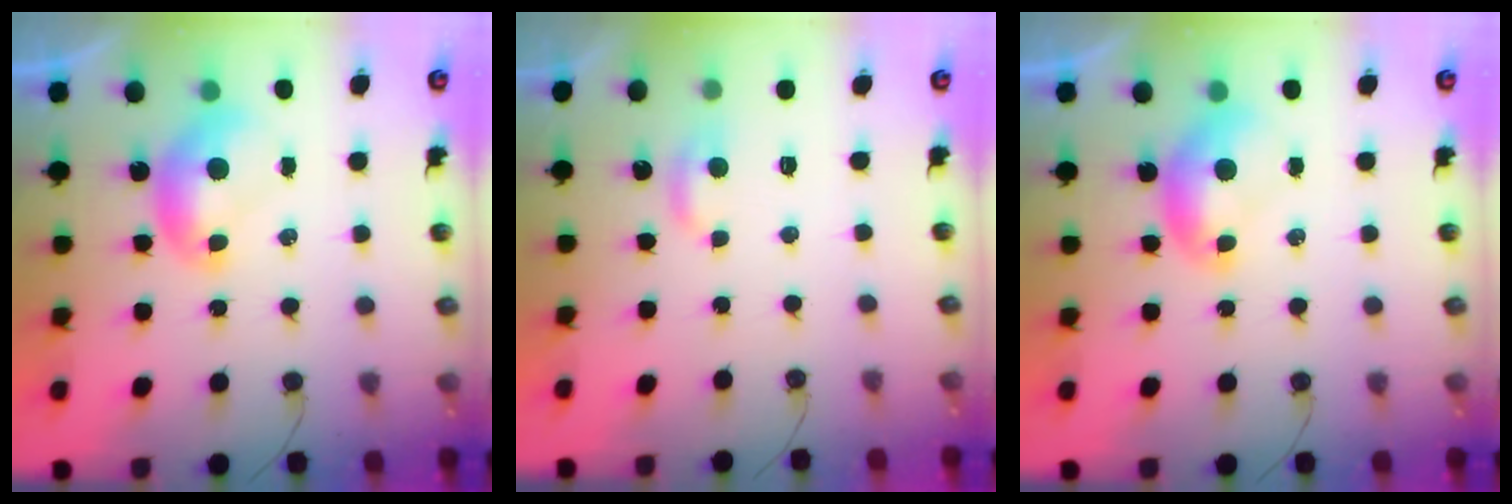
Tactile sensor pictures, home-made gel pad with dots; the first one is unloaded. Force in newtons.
{"total": 2.9, "press": 2.9, "slide": 0.3}
{"total": 0.0}